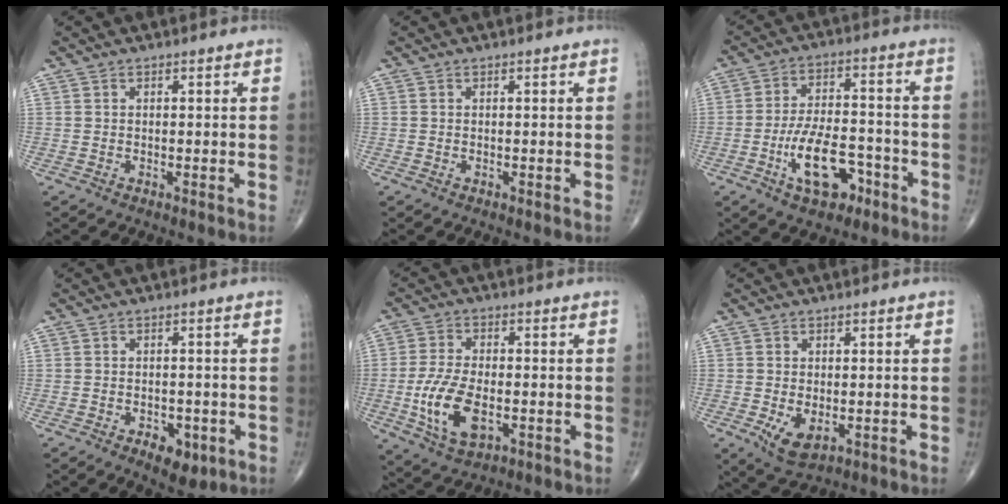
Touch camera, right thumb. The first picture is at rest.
{"total": 0.0}
{"total": 12.0, "force": [-5.4, 6.0, 8.9], "torque": [-0.143, 0.034, -0.088]}
{"total": 5.6, "force": [-2.5, 3.1, 4.0], "torque": [-0.043, 0.007, -0.026]}
{"total": 11.3, "force": [-2.7, 5.9, 9.2], "torque": [-0.182, 0.000, -0.045]}
{"total": 5.5, "force": [-1.4, 3.1, 4.3], "torque": [-0.073, -0.012, -0.014]}